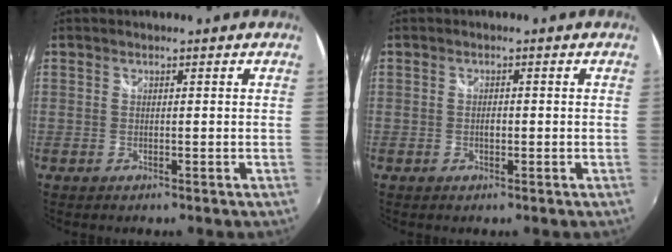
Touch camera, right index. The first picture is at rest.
{"total": 1.2, "force": [-0.3, 0.8, 0.9], "torque": [-0.017, 0.001, -0.007]}